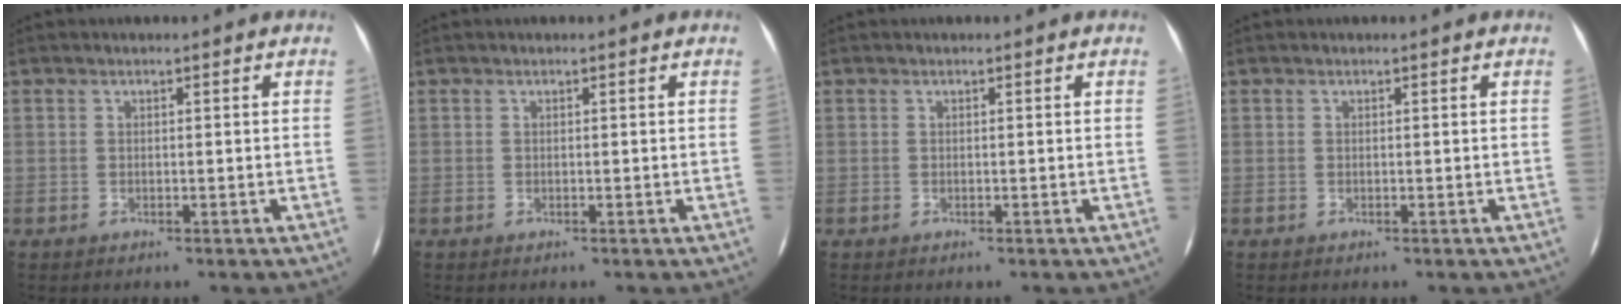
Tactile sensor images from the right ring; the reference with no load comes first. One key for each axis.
{"total": 0.0}
{"total": 0.0}
{"total": 0.0}